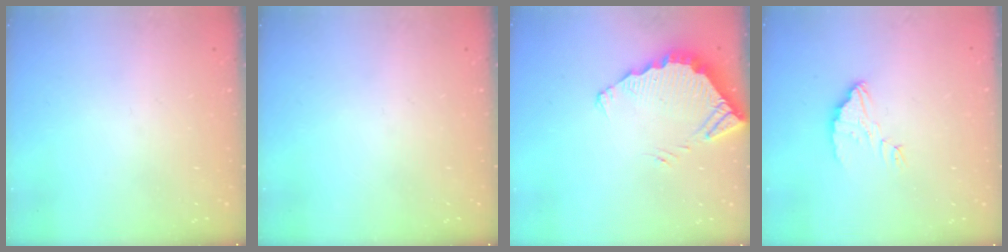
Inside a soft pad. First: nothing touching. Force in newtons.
{"total": 0.0}
{"total": 3.9, "press": 3.9, "slide": 0.3}
{"total": 3.1, "press": 3.1, "slide": 0.3}